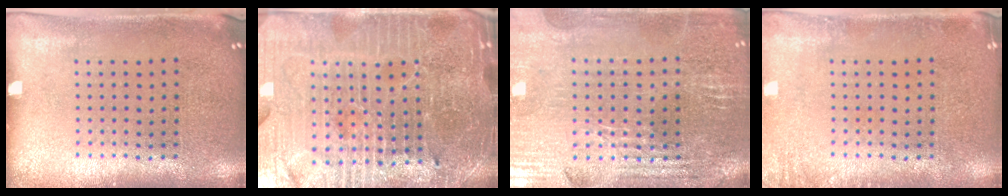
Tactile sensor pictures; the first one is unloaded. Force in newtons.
{"total": 5.4, "press": 5.0, "slide": 1.9}
{"total": 2.9, "press": 2.9, "slide": 0.5}
{"total": 1.4, "press": 1.3, "slide": 0.2}